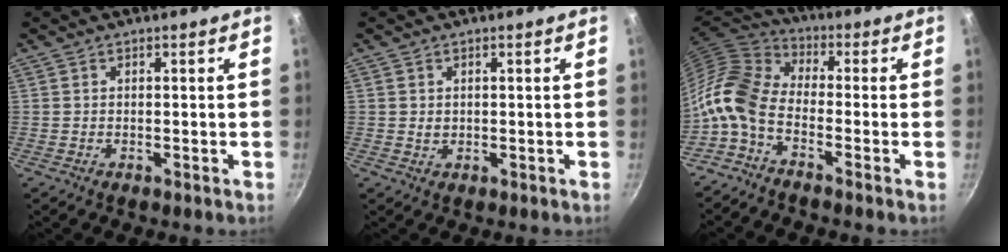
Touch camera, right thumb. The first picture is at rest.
{"total": 1.1, "force": [0.3, 1.0, 0.4], "torque": [-0.006, 0.000, 0.006]}
{"total": 11.7, "force": [-3.9, 6.7, 8.8], "torque": [-0.174, 0.048, -0.105]}